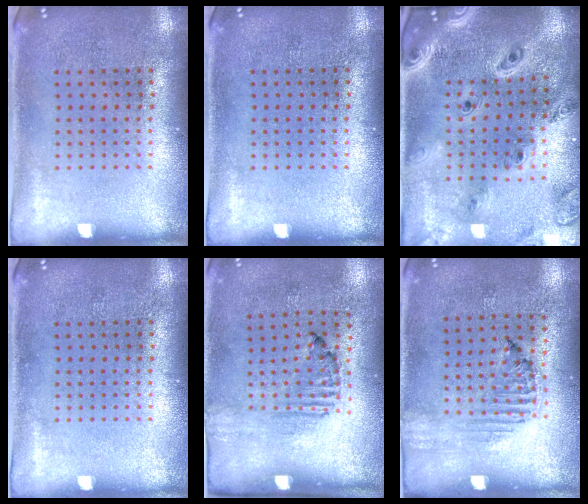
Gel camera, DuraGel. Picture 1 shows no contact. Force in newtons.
{"total": 0.0}
{"total": 2.5, "press": 2.2, "slide": 1.1}
{"total": 0.0}
{"total": 1.6, "press": 1.1, "slide": 1.2}
{"total": 1.2, "press": 1.2, "slide": 0.2}